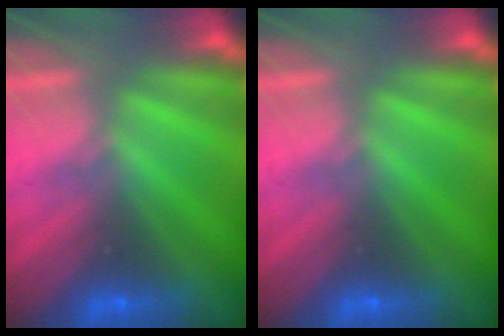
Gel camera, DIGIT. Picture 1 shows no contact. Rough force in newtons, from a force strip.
{"total": 0.0}